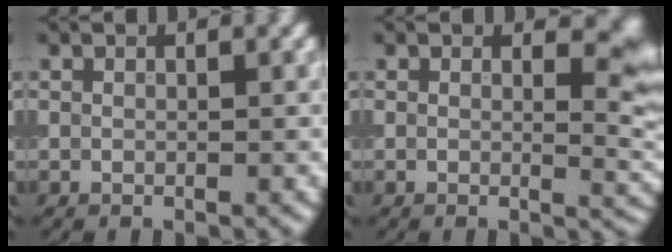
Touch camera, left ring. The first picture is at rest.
{"total": 3.8, "force": [1.2, 1.7, 3.2], "torque": [-0.024, -0.006, 0.014]}